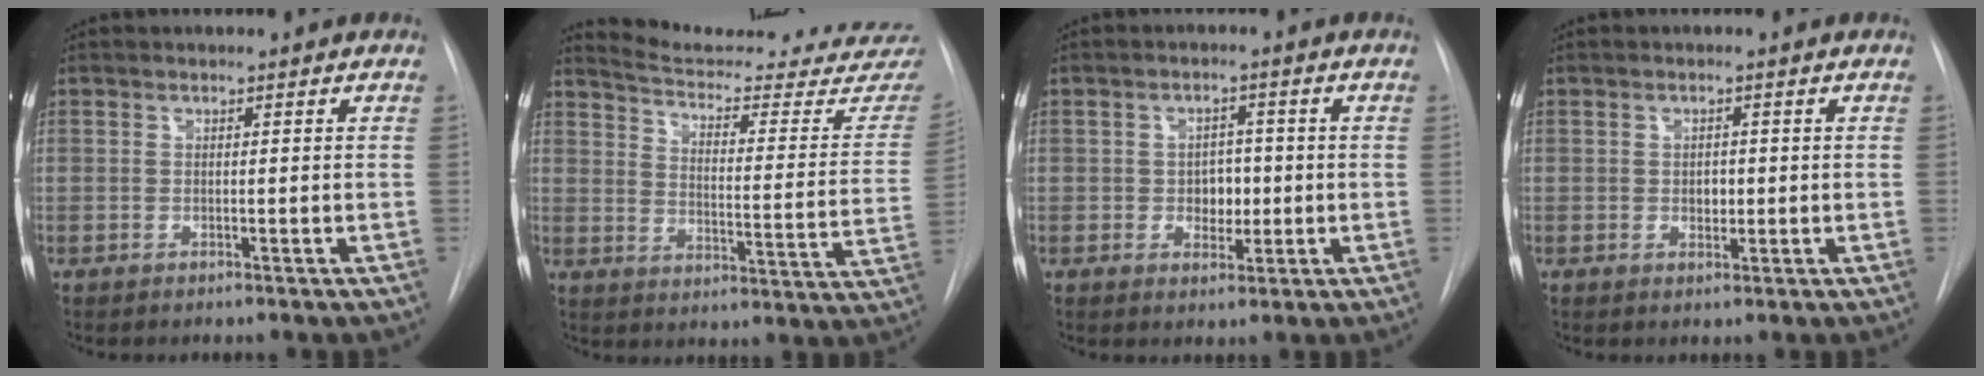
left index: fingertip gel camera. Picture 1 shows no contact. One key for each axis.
{"total": 24.1, "fx": 23.1, "fy": 2.6, "fz": 6.3, "tx": -0.076, "ty": -0.115, "tz": 0.281}
{"total": 3.9, "fx": -1.1, "fy": 2.8, "fz": 2.5, "tx": -0.029, "ty": 0.000, "tz": -0.012}
{"total": 1.9, "fx": -0.9, "fy": 1.2, "fz": 1.1, "tx": -0.016, "ty": -0.005, "tz": -0.011}